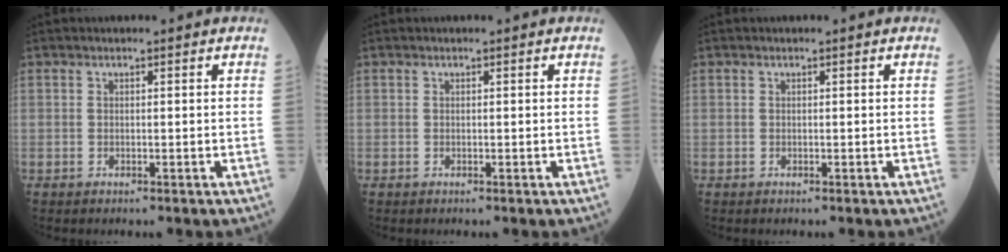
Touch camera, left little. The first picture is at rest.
{"total": 0.0}
{"total": 0.0}